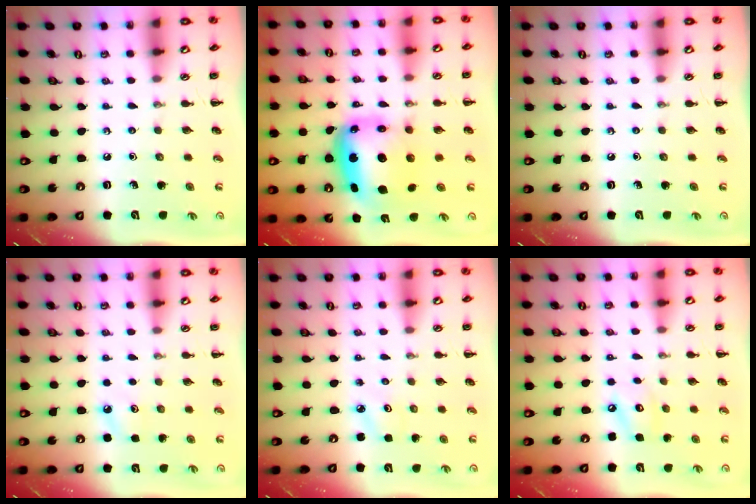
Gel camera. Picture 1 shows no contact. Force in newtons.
{"total": 9.0, "press": 8.6, "slide": 2.6}
{"total": 0.0}
{"total": 6.0, "press": 5.8, "slide": 1.6}
{"total": 2.3, "press": 2.2, "slide": 0.5}
{"total": 5.7, "press": 5.6, "slide": 0.8}